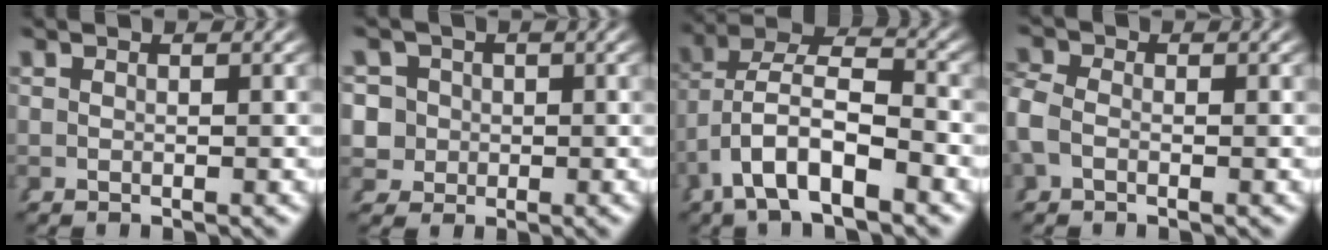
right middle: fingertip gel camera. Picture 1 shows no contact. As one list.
[{"total": 6.4, "force": [-0.2, 6.1, 2.0], "torque": [-0.053, -0.022, 0.002]}, {"total": 5.9, "force": [-0.2, 3.6, 4.6], "torque": [-0.099, -0.015, -0.002]}, {"total": 1.7, "force": [-0.5, 1.4, 0.8], "torque": [-0.032, -0.006, -0.011]}]